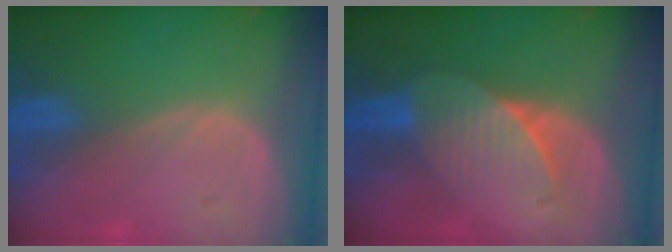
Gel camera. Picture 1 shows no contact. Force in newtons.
{"total": 6.8, "press": 6.4, "slide": 2.3}